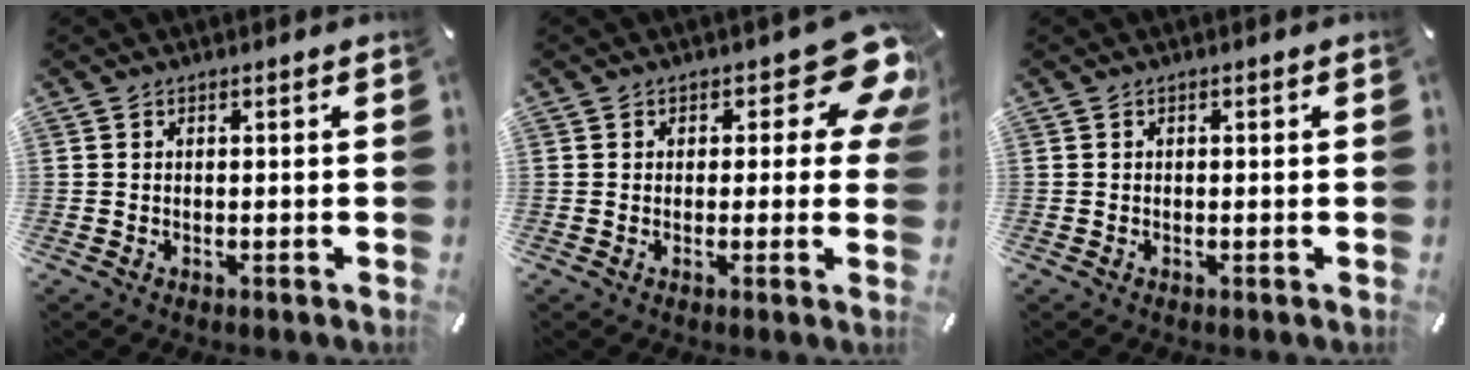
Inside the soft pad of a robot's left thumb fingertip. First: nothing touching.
{"total": 11.4, "force": [5.7, 5.4, 8.2], "torque": [-0.091, -0.038, 0.097]}
{"total": 0.0}